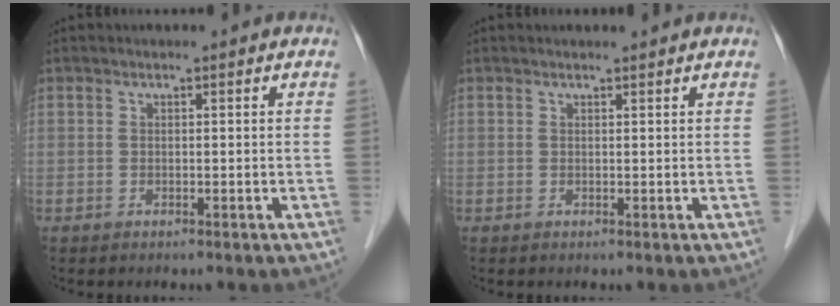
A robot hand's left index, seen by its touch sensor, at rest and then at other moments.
{"total": 1.3, "force": [1.2, 0.1, 0.2], "torque": [-0.008, 0.008, 0.019]}